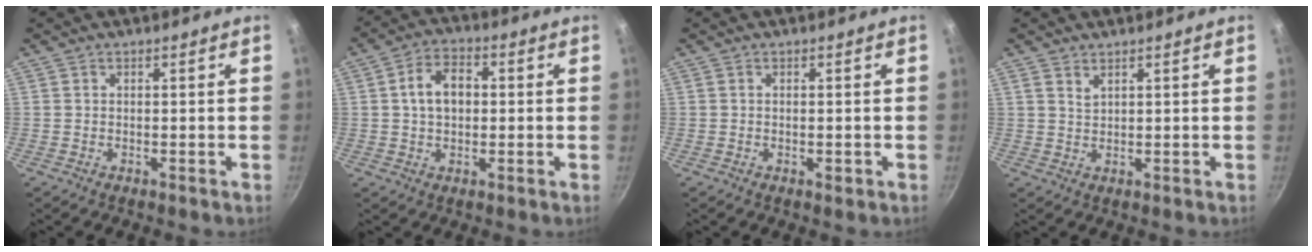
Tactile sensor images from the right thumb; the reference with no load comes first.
{"total": 7.6, "force": [0.7, 5.2, 5.5], "torque": [-0.075, 0.017, 0.006]}
{"total": 1.0, "force": [-0.3, 0.5, 0.8], "torque": [-0.012, 0.001, -0.003]}
{"total": 1.8, "force": [1.2, 0.9, 1.0], "torque": [-0.017, -0.004, 0.024]}